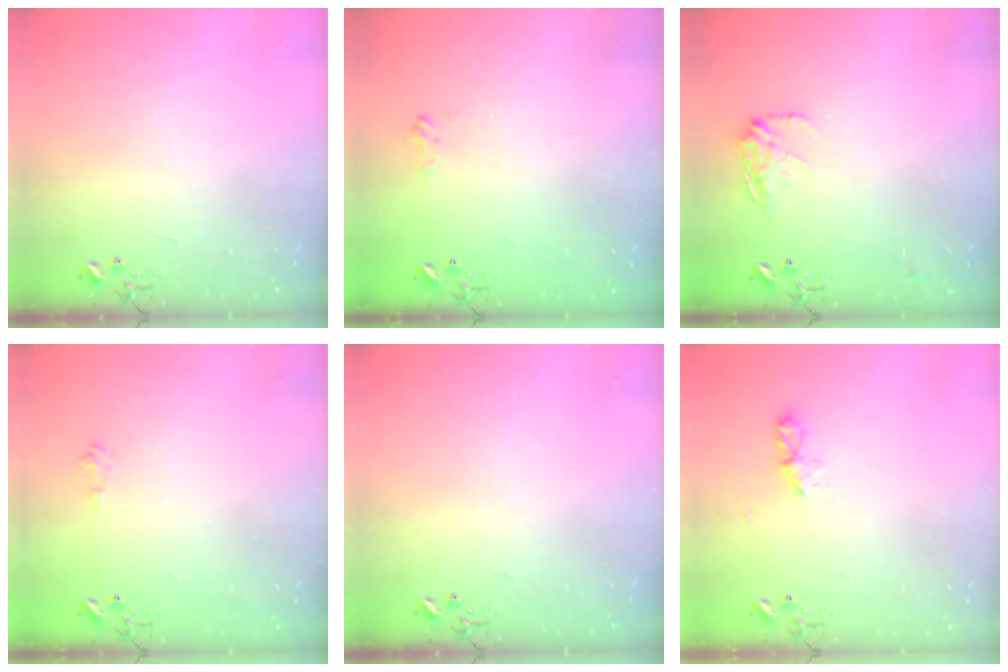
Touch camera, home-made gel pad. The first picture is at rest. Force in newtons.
{"total": 7.5, "press": 7.4, "slide": 0.8}
{"total": 10.8, "press": 10.7, "slide": 0.6}
{"total": 5.8, "press": 5.7, "slide": 0.8}
{"total": 0.0}
{"total": 5.1, "press": 5.0, "slide": 0.6}